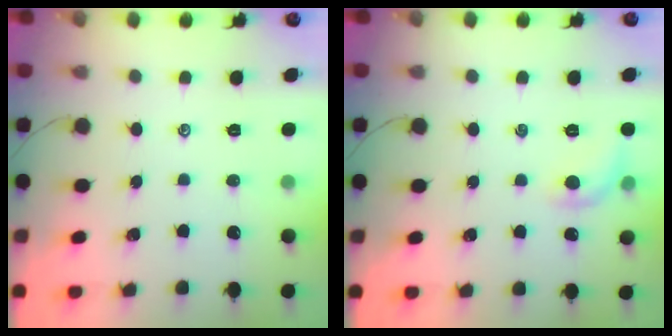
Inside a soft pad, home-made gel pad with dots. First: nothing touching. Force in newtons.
{"total": 7.0, "press": 6.9, "slide": 1.3}